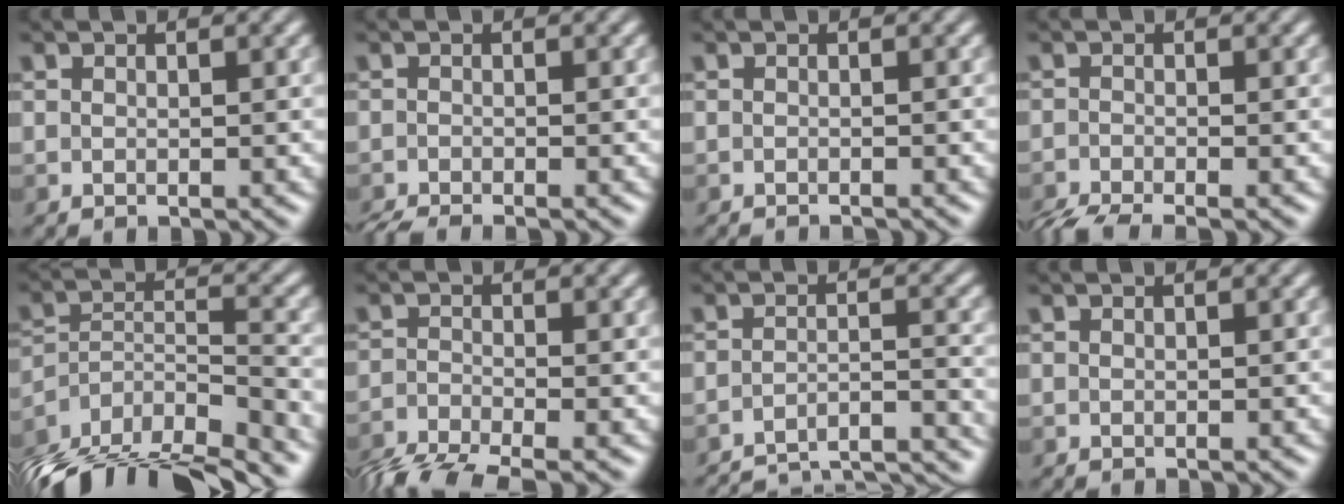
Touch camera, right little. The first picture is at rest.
{"total": 2.8, "force": [-2.3, 0.8, 1.4], "torque": [-0.027, -0.008, -0.037]}
{"total": 0.8, "force": [-0.8, 0.0, 0.0], "torque": [0.006, -0.003, -0.011]}
{"total": 4.7, "force": [-3.6, 1.6, 2.5], "torque": [-0.056, -0.017, -0.063]}
{"total": 12.2, "force": [-11.0, 3.4, 4.2], "torque": [-0.079, -0.008, -0.173]}
{"total": 5.6, "force": [-4.6, 1.5, 2.9], "torque": [-0.067, -0.018, -0.094]}
{"total": 14.1, "force": [-13.3, 3.7, 2.9], "torque": [-0.023, -0.003, -0.152]}
{"total": 0.0}